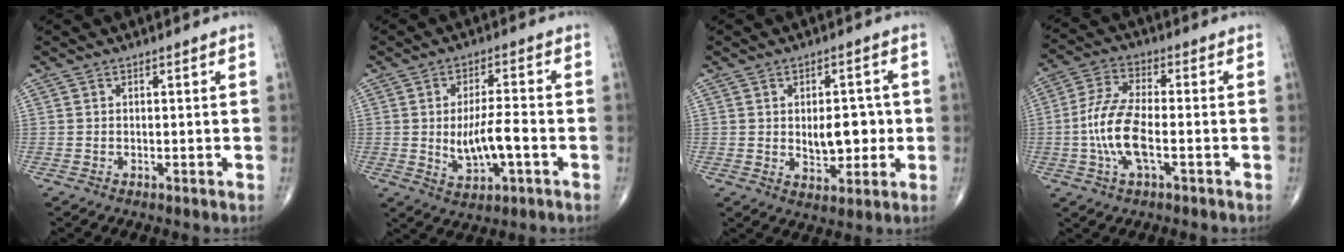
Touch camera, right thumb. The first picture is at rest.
{"total": 9.0, "force": [-1.5, 3.7, 8.0], "torque": [-0.140, 0.012, -0.019]}
{"total": 8.1, "force": [0.0, 4.9, 6.5], "torque": [-0.062, -0.002, 0.010]}
{"total": 11.0, "force": [-2.3, 4.4, 9.8], "torque": [-0.213, 0.018, -0.046]}